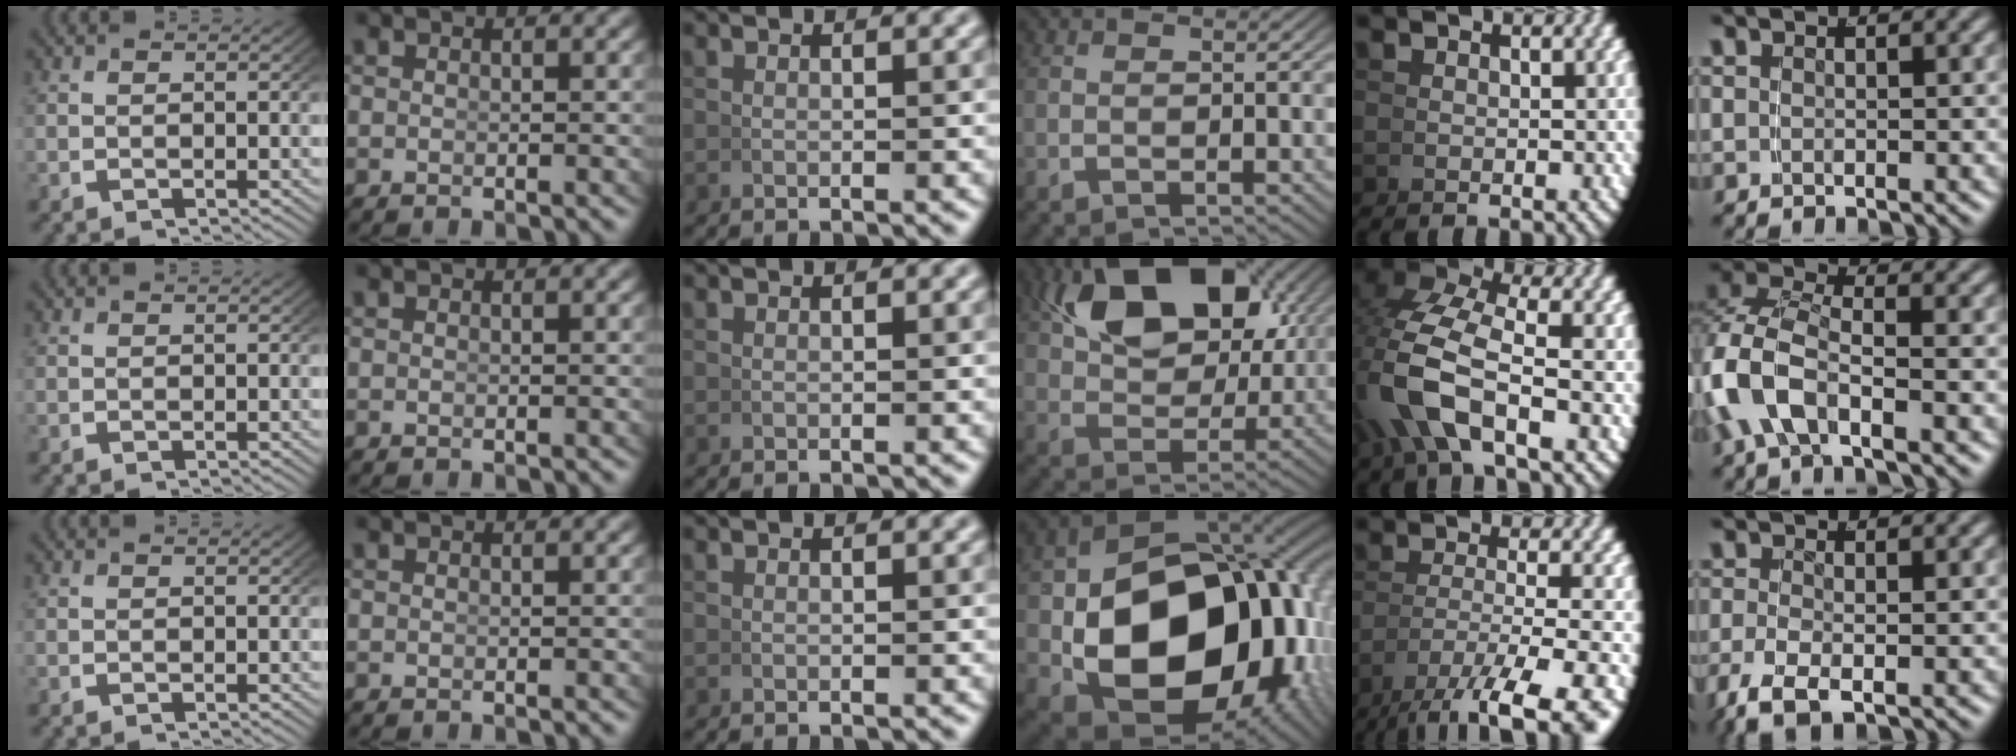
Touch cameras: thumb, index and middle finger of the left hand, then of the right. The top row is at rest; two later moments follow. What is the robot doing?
{"motion": "grasp_and_lifting", "object": "calculator"}